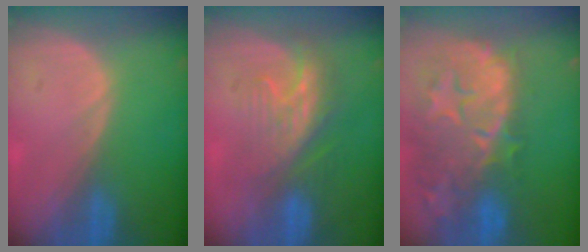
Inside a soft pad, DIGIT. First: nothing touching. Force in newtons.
{"total": 7.8, "press": 7.2, "slide": 3.1}
{"total": 14.5, "press": 11.8, "slide": 8.5}